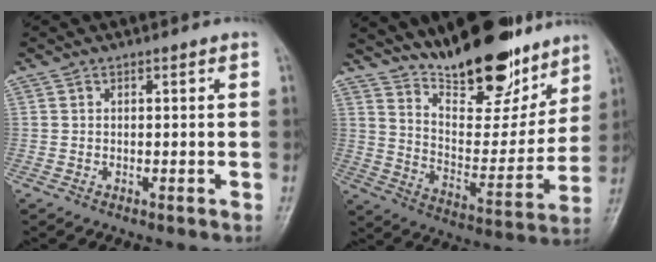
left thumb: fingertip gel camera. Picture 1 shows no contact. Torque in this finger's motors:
{"motor_torque": [0.31, 0.16, 1.39, -1.36, 0.21]}